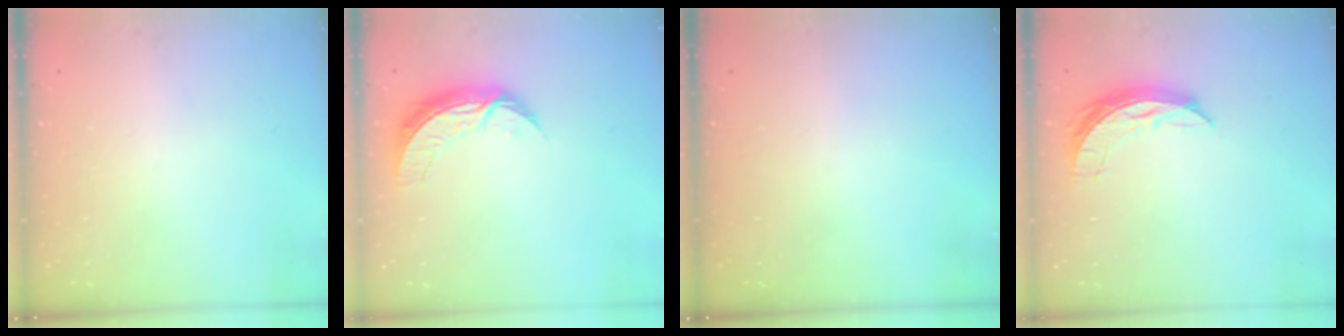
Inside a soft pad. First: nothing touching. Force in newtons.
{"total": 8.8, "press": 8.8, "slide": 0.6}
{"total": 0.0}
{"total": 7.6, "press": 7.5, "slide": 1.1}